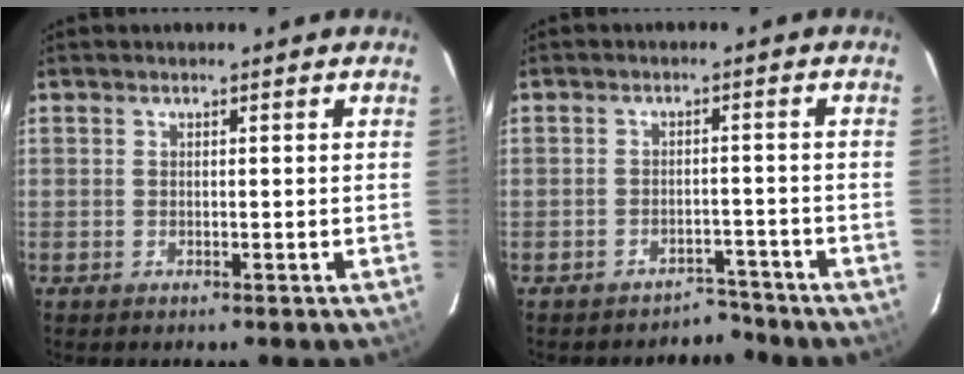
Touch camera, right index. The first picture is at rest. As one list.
[{"total": 4.1, "force": [-3.7, 1.8, -0.3], "torque": [0.012, 0.020, -0.047]}]